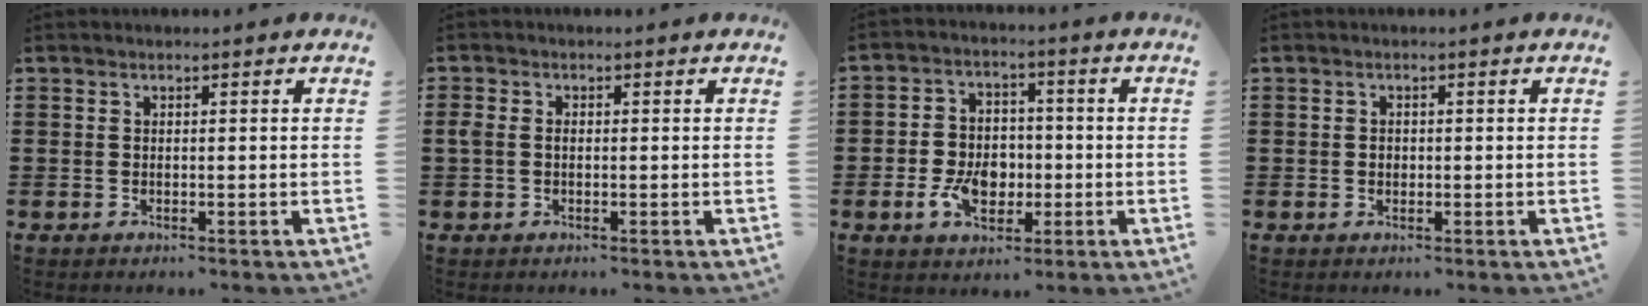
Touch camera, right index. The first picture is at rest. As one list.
[{"total": 1.5, "force": [0.0, 1.1, 1.1], "torque": [-0.030, 0.003, -0.004]}, {"total": 6.8, "force": [-1.7, 4.8, 4.5], "torque": [-0.103, 0.010, -0.034]}, {"total": 0.9, "force": [0.0, 0.7, 0.5], "torque": [-0.012, 0.003, -0.001]}]